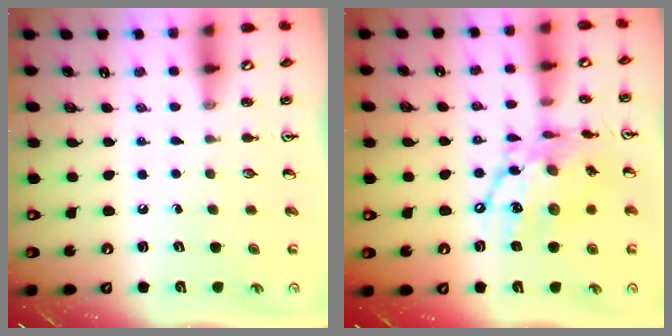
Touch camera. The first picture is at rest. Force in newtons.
{"total": 15.2, "press": 15.1, "slide": 1.1}